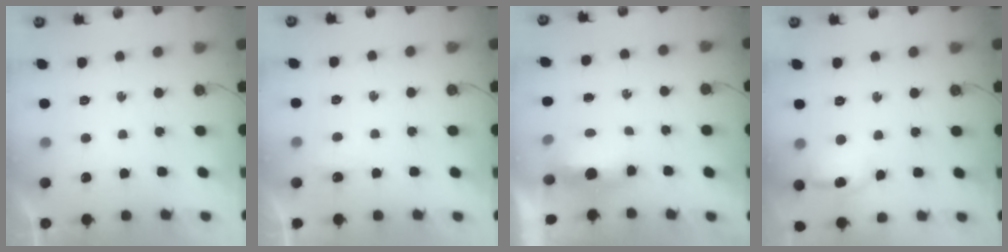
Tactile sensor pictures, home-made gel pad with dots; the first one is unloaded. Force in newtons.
{"total": 2.6, "press": 2.6, "slide": 0.4}
{"total": 14.0, "press": 7.0, "slide": 12.1}
{"total": 10.8, "press": 10.7, "slide": 1.4}